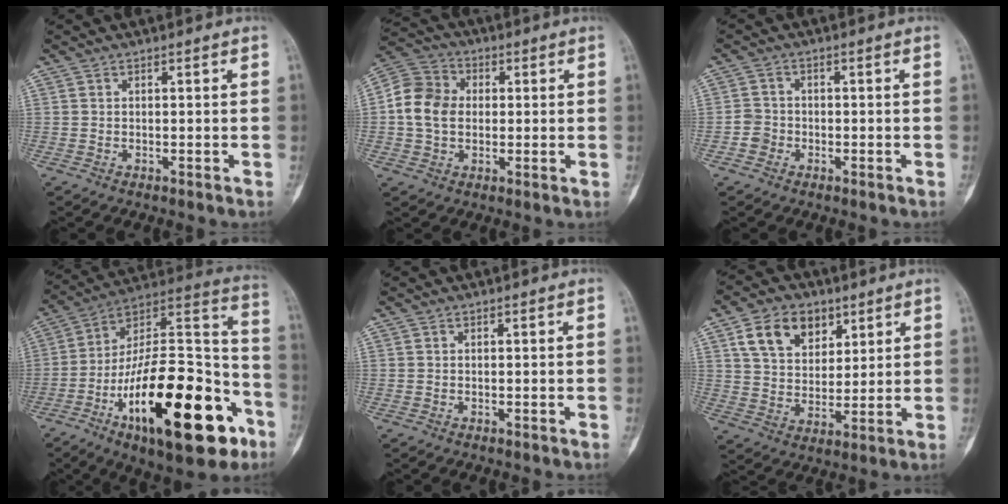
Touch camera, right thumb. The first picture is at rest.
{"total": 9.8, "force": [0.4, 7.9, 5.7], "torque": [-0.097, 0.023, -0.004]}
{"total": 2.7, "force": [-1.0, 2.4, 0.6], "torque": [0.001, 0.012, -0.026]}
{"total": 33.8, "force": [-14.1, 13.3, 27.7], "torque": [-0.413, 0.075, -0.215]}
{"total": 0.0}
{"total": 11.7, "force": [5.7, 8.0, 6.2], "torque": [-0.078, -0.019, 0.106]}